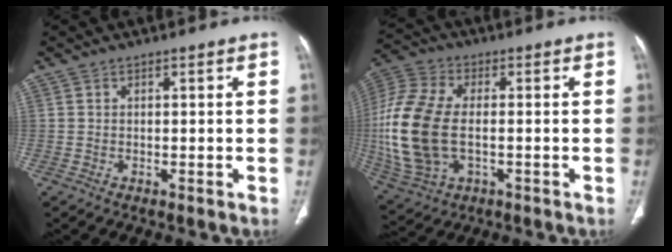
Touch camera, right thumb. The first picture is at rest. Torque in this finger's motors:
{"motor_torque": [-0.18, 1.25, 2.07, -0.69, 0.49]}